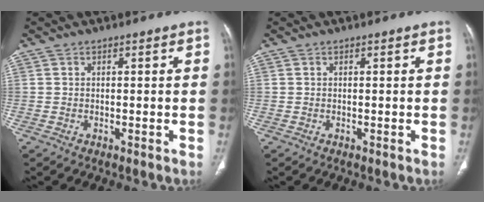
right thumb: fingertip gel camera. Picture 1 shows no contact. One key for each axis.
{"total": 0.0}